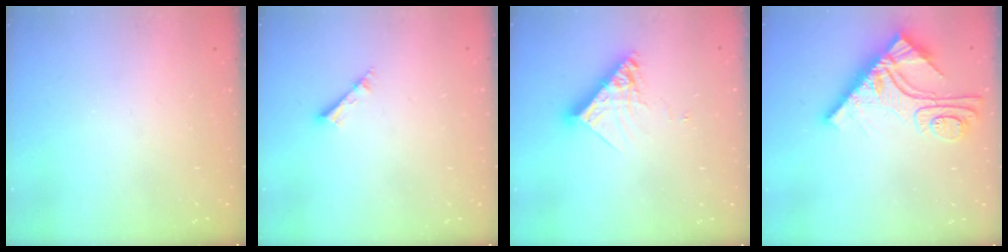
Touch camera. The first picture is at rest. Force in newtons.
{"total": 2.5, "press": 2.5, "slide": 0.1}
{"total": 12.0, "press": 11.9, "slide": 0.2}
{"total": 12.2, "press": 12.2, "slide": 1.2}